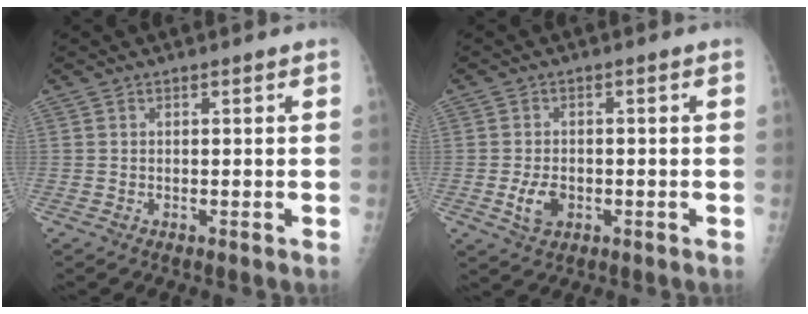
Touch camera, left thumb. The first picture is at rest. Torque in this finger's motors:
{"motor_torque": [0.16, 0.04, 0.55, 0.17, 0.04]}